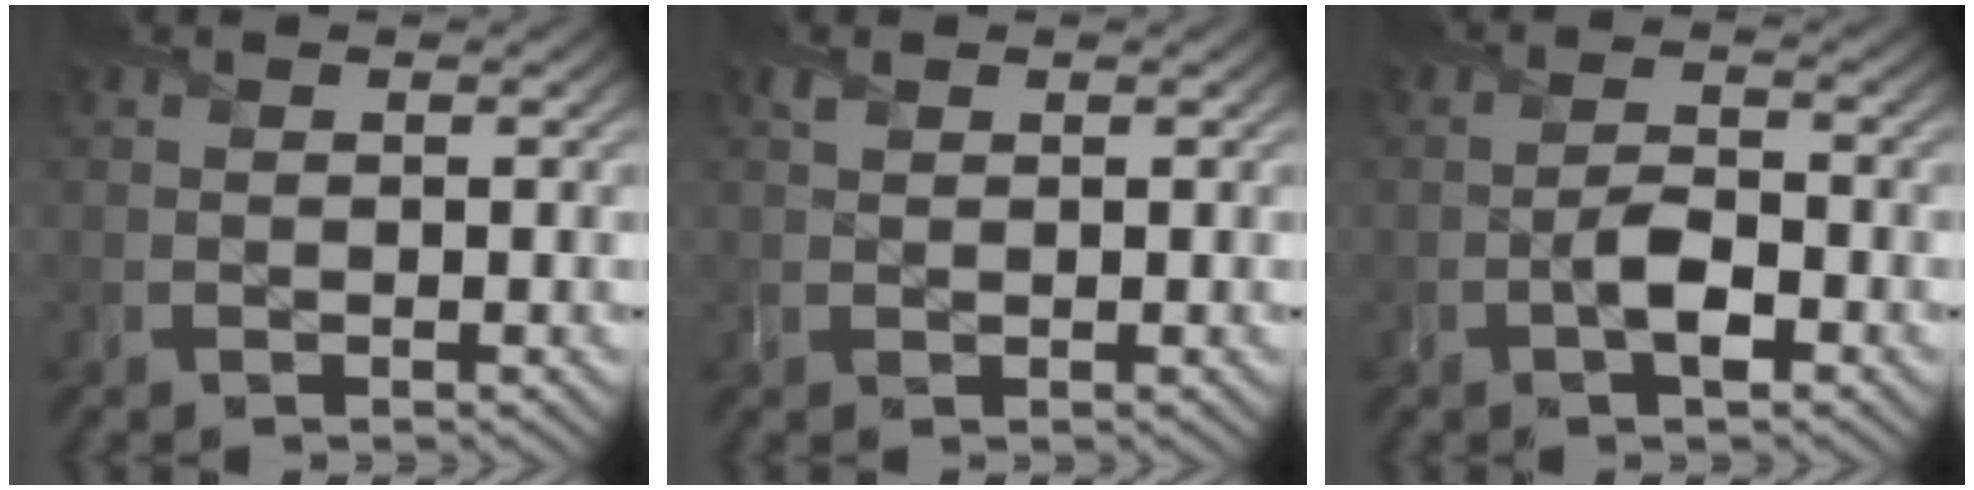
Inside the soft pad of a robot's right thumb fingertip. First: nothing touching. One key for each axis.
{"total": 0.8, "fx": 0.6, "fy": 0.5, "fz": 0.4, "tx": -0.012, "ty": 0.001, "tz": 0.012}
{"total": 3.3, "fx": -1.8, "fy": 1.3, "fz": 2.5, "tx": -0.049, "ty": -0.004, "tz": -0.037}